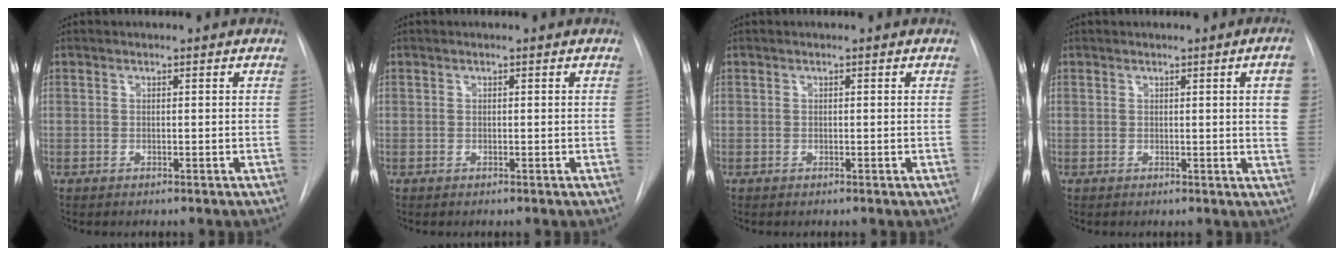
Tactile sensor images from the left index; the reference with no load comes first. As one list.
[{"total": 0.0}, {"total": 0.0}, {"total": 5.6, "force": [1.3, 0.2, 5.4], "torque": [-0.050, -0.003, 0.010]}]